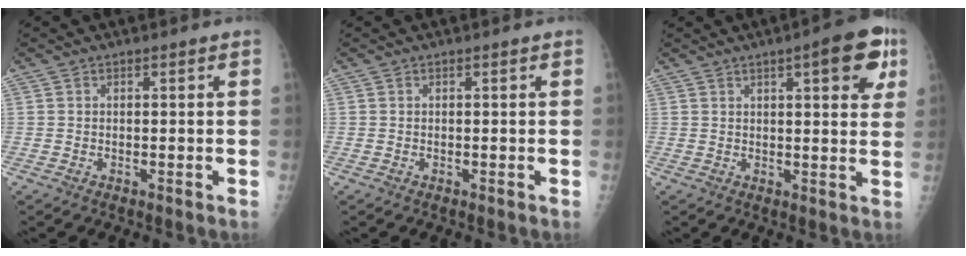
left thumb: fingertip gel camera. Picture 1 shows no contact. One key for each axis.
{"total": 0.0}
{"total": 10.4, "fx": 4.6, "fy": 3.1, "fz": 8.8, "tx": -0.084, "ty": -0.009, "tz": 0.052}